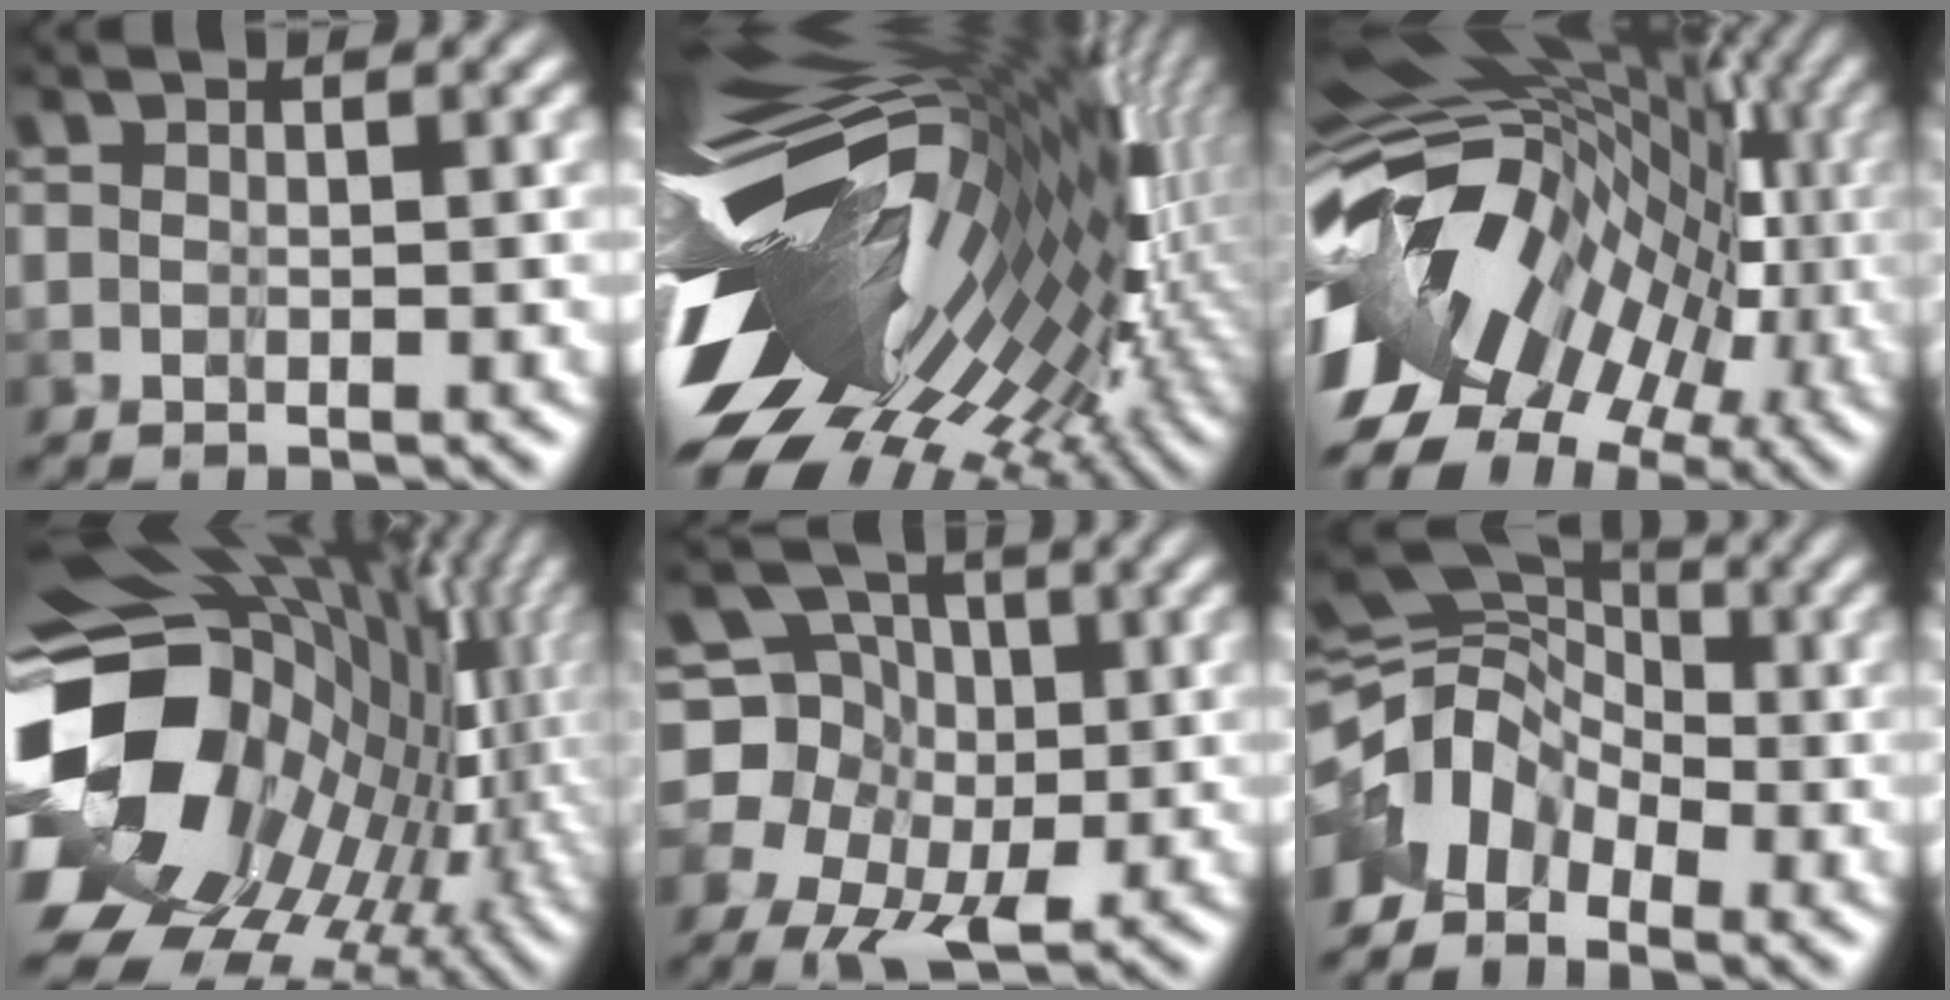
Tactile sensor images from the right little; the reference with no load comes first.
{"total": 16.1, "force": [-1.2, 6.9, 14.6], "torque": [-0.224, -0.012, -0.020]}
{"total": 14.6, "force": [-2.5, 9.6, 10.7], "torque": [-0.175, -0.001, -0.032]}
{"total": 15.1, "force": [-1.0, 11.0, 10.3], "torque": [-0.229, -0.023, 0.001]}
{"total": 5.5, "force": [-0.5, 4.7, 2.9], "torque": [-0.050, 0.007, -0.012]}
{"total": 3.9, "force": [-3.3, 1.9, 1.1], "torque": [-0.023, 0.016, -0.081]}